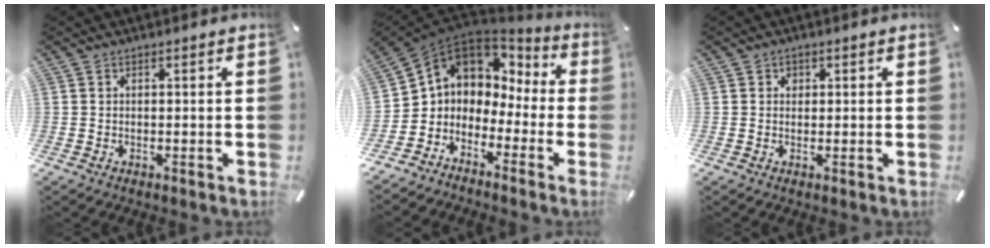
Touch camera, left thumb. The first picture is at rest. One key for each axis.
{"total": 5.1, "fx": 0.6, "fy": 5.0, "fz": 0.5, "tx": -0.045, "ty": -0.028, "tz": 0.007}
{"total": 1.3, "fx": 0.2, "fy": 1.3, "fz": 0.3, "tx": 0.001, "ty": 0.003, "tz": 0.000}